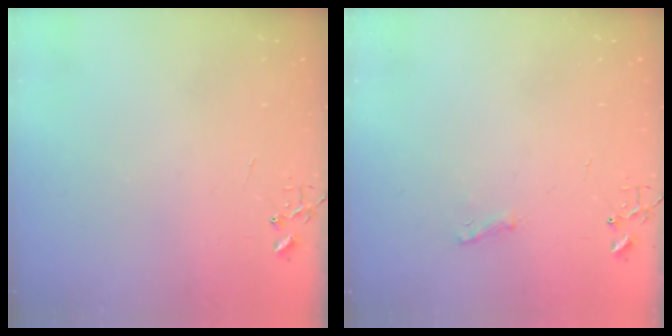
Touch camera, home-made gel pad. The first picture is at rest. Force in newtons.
{"total": 5.5, "press": 5.5, "slide": 0.7}